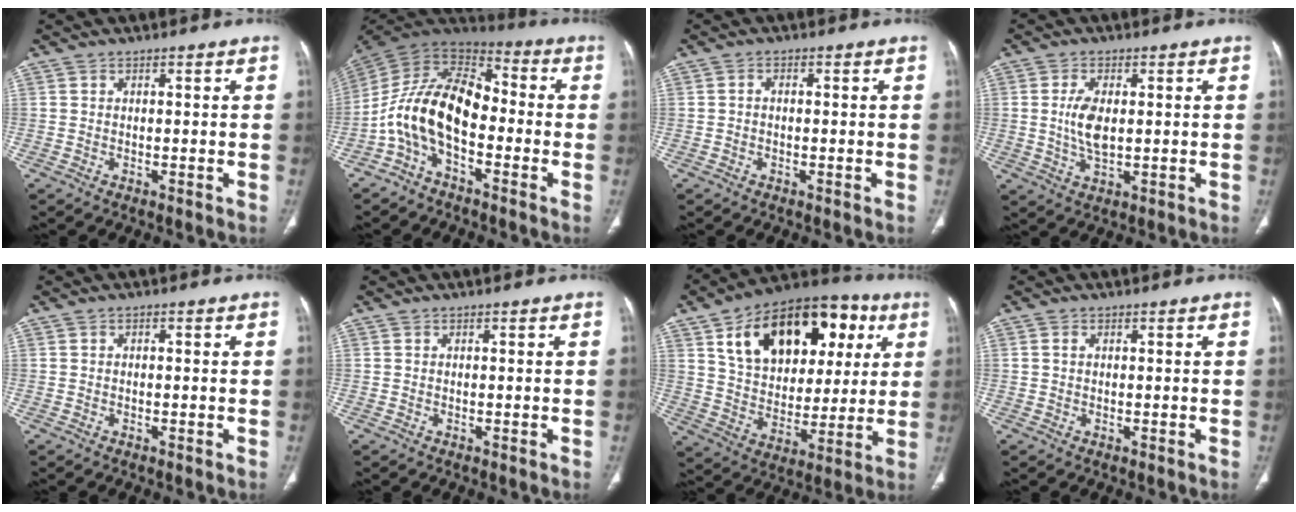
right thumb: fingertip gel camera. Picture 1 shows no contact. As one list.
[{"total": 15.5, "force": [-3.7, 8.8, 12.2], "torque": [-0.215, 0.070, -0.078]}, {"total": 0.9, "force": [-0.2, 0.6, 0.6], "torque": [-0.007, 0.003, -0.006]}, {"total": 6.1, "force": [0.5, 3.1, 5.3], "torque": [-0.108, -0.005, 0.012]}, {"total": 0.0}, {"total": 0.0}, {"total": 25.7, "force": [9.8, 16.1, 17.5], "torque": [-0.227, 0.007, 0.155]}, {"total": 0.8, "force": [0.2, 0.6, 0.5], "torque": [-0.012, 0.002, 0.004]}]